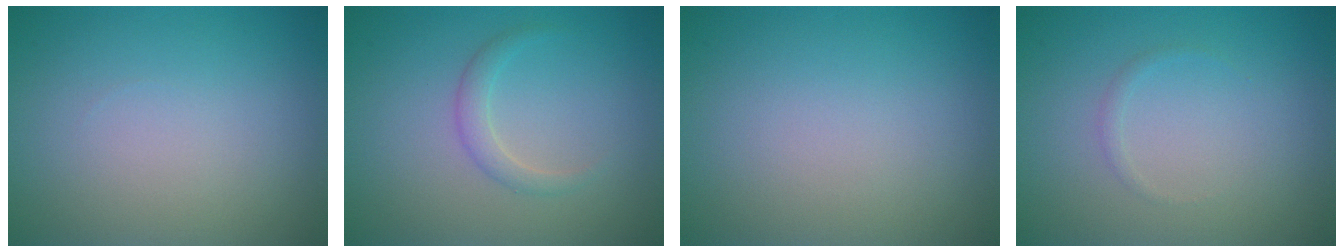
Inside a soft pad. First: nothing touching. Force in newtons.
{"total": 1.5, "press": 1.5, "slide": 0.1}
{"total": 0.0}
{"total": 0.6, "press": 0.6, "slide": 0.1}